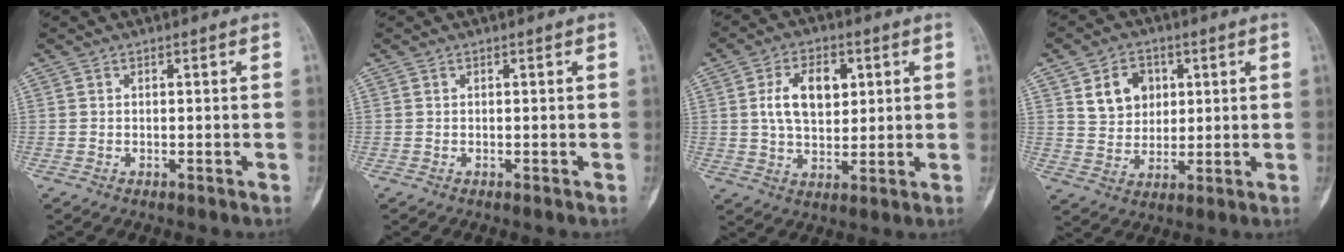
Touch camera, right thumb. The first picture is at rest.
{"total": 0.0}
{"total": 10.1, "force": [2.5, 6.3, 7.5], "torque": [-0.111, -0.004, 0.047]}
{"total": 8.7, "force": [3.0, 6.9, 4.4], "torque": [-0.039, -0.013, 0.058]}